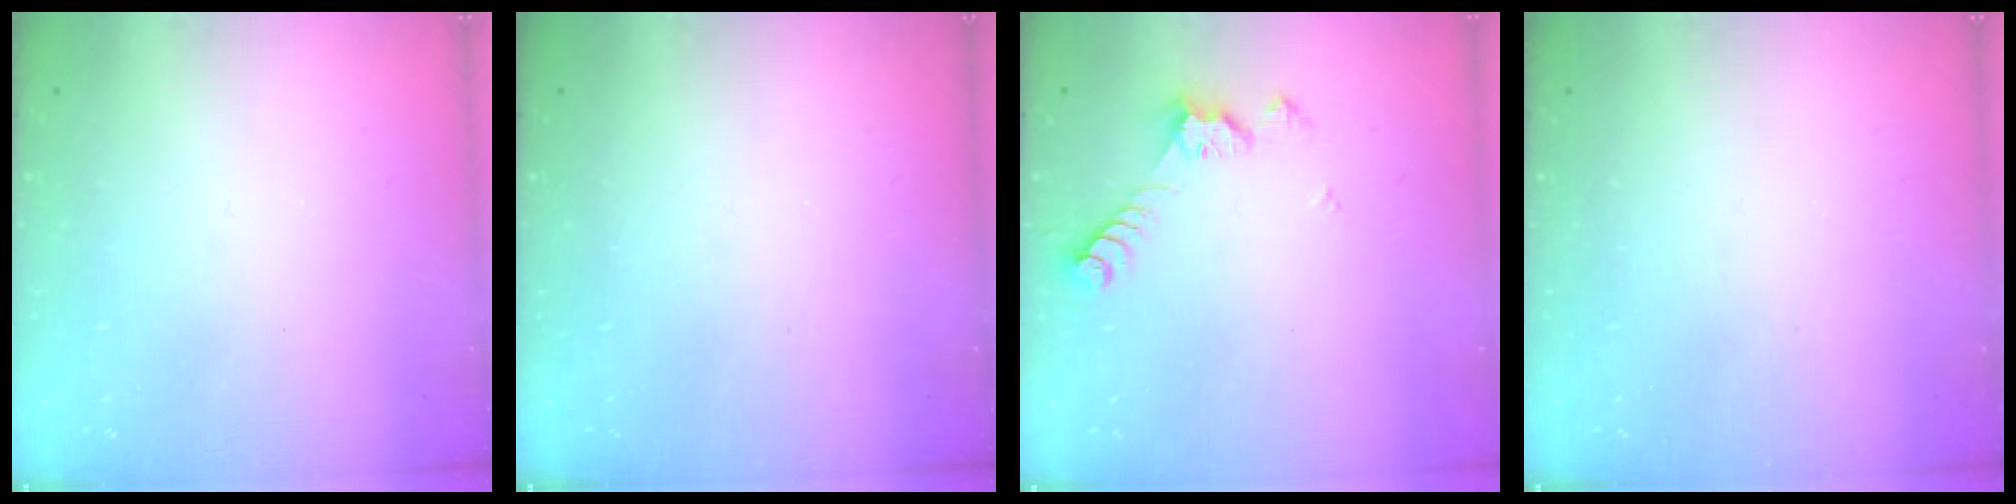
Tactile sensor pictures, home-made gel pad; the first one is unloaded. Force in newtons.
{"total": 0.0}
{"total": 6.7, "press": 6.7, "slide": 0.4}
{"total": 0.0}